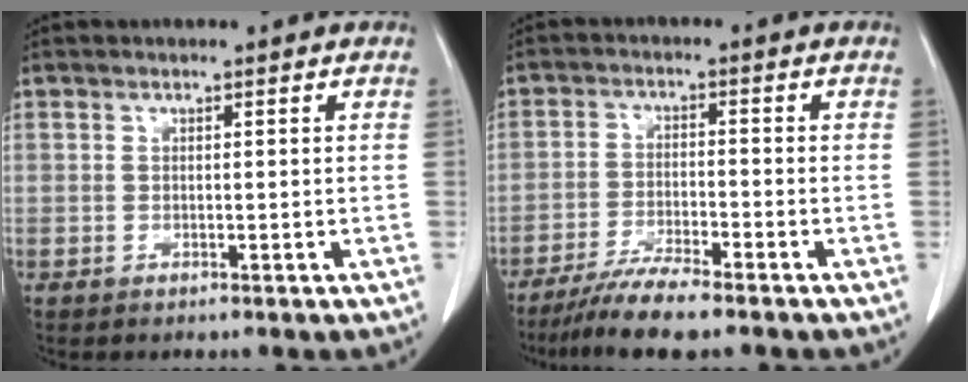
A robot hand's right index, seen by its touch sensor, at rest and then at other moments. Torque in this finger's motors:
{"motor_torque": [-0.02, -0.07, 0.07, 0.00]}